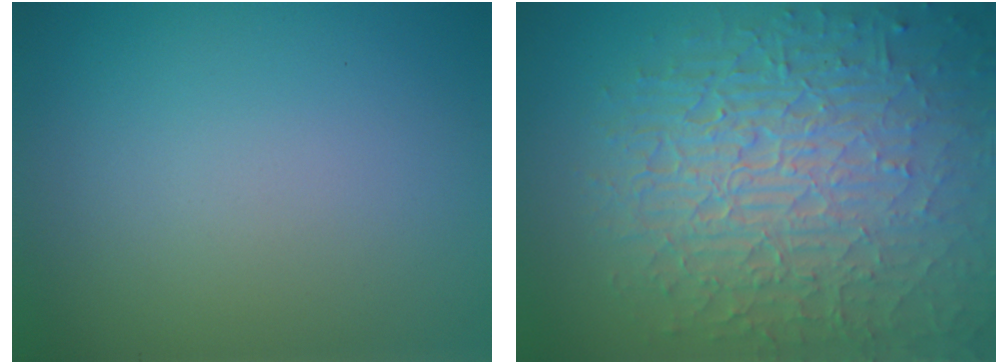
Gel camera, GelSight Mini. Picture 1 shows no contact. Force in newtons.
{"total": 10.5, "press": 6.7, "slide": 8.1}